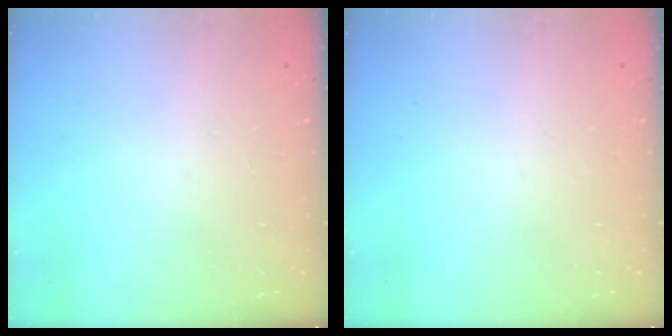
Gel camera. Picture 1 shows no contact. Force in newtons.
{"total": 0.0}